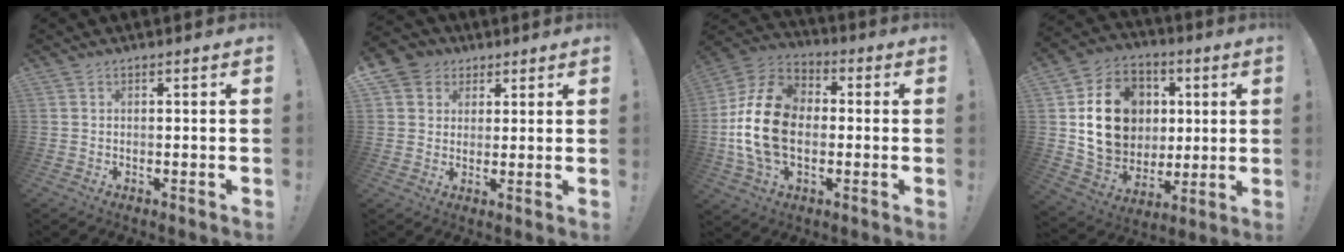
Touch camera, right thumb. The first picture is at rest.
{"total": 6.6, "force": [2.8, 5.9, 1.4], "torque": [-0.021, -0.011, 0.057]}
{"total": 20.8, "force": [-1.2, 14.5, 14.9], "torque": [-0.278, 0.028, -0.012]}
{"total": 19.6, "force": [3.4, 16.6, 9.9], "torque": [-0.155, -0.002, 0.090]}